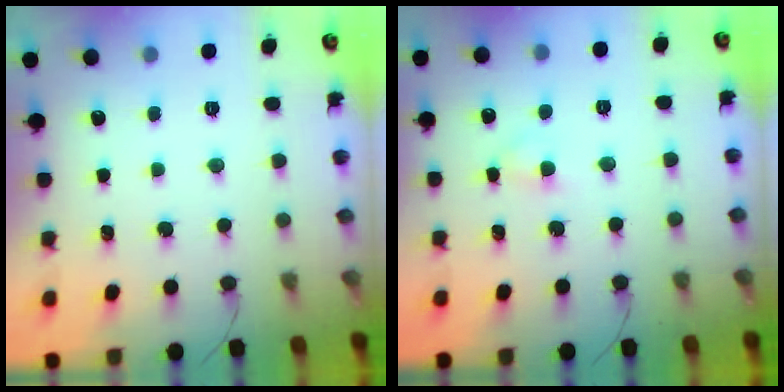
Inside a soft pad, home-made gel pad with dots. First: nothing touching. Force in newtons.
{"total": 2.6, "press": 2.4, "slide": 1.1}